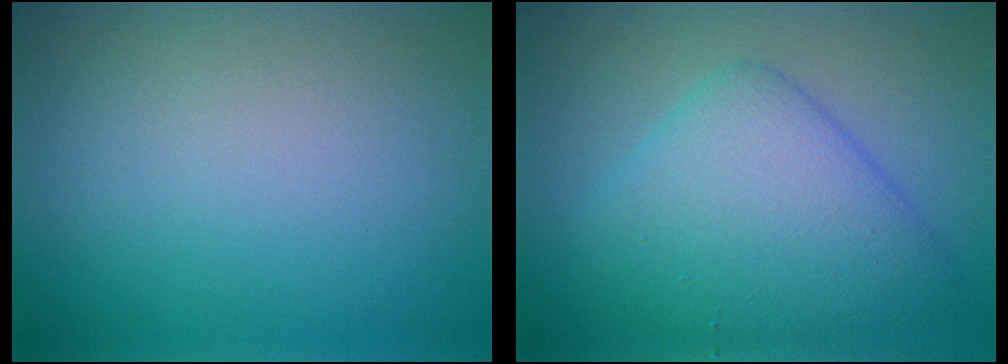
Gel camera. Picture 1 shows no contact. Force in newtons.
{"total": 6.5, "press": 6.5, "slide": 0.3}